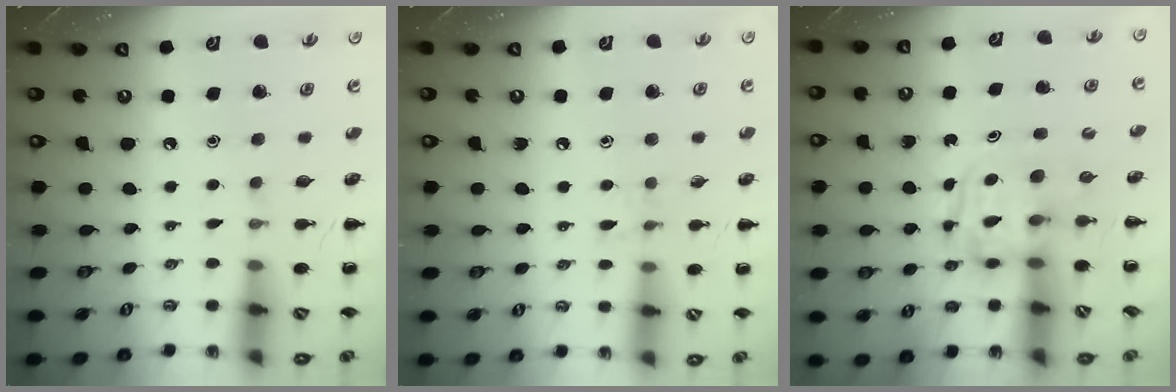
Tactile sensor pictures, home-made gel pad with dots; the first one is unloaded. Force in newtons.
{"total": 6.3, "press": 6.0, "slide": 1.9}
{"total": 3.6, "press": 3.6, "slide": 0.3}